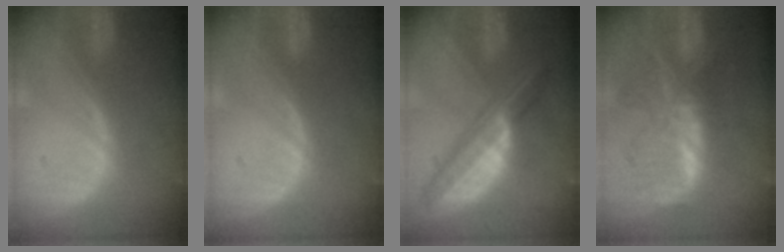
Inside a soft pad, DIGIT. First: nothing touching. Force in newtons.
{"total": 0.0}
{"total": 7.8, "press": 6.6, "slide": 4.1}
{"total": 8.9, "press": 7.7, "slide": 4.5}